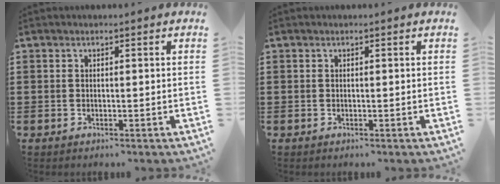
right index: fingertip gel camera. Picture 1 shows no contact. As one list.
[{"total": 0.0}]